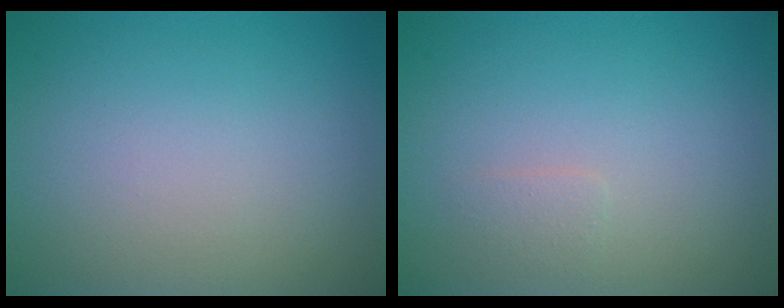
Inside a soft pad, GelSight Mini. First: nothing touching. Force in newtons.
{"total": 0.8, "press": 0.8, "slide": 0.1}